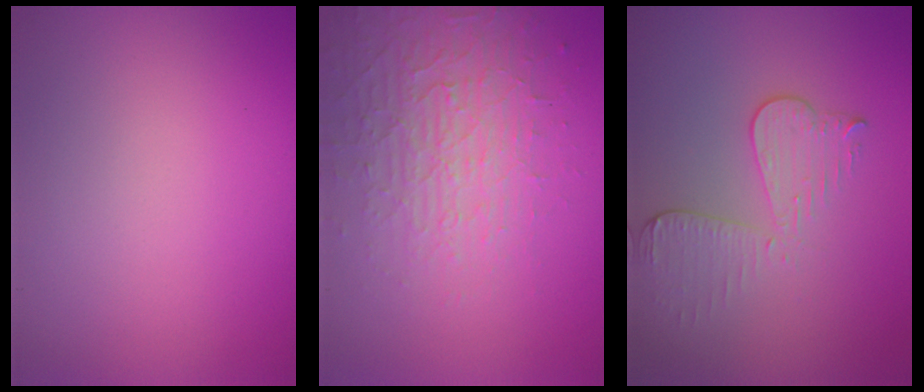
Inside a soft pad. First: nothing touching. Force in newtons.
{"total": 3.7, "press": 3.4, "slide": 1.3}
{"total": 3.3, "press": 3.0, "slide": 1.5}